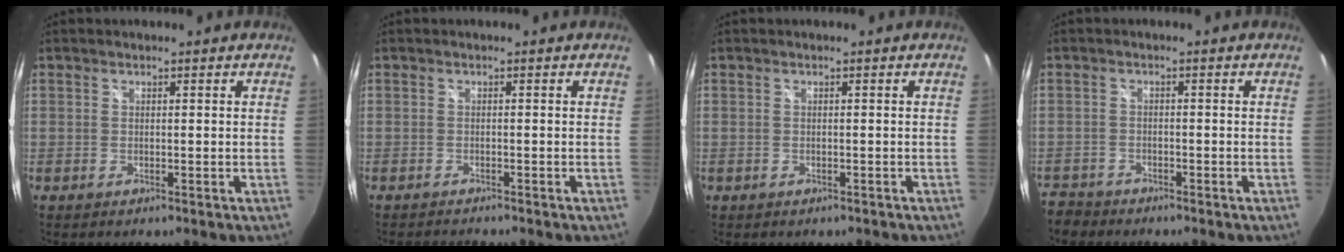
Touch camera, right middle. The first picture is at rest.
{"total": 3.1, "force": [-3.0, 0.0, 1.0], "torque": [-0.024, -0.021, -0.050]}
{"total": 1.0, "force": [-0.6, 0.8, 0.2], "torque": [-0.007, -0.003, -0.005]}
{"total": 5.3, "force": [-4.6, 2.6, 0.5], "torque": [-0.039, -0.010, -0.089]}